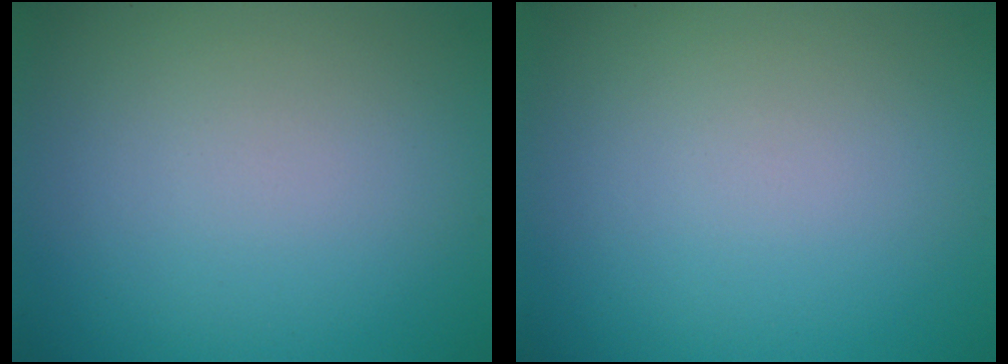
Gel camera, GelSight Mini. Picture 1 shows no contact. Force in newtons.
{"total": 0.0}